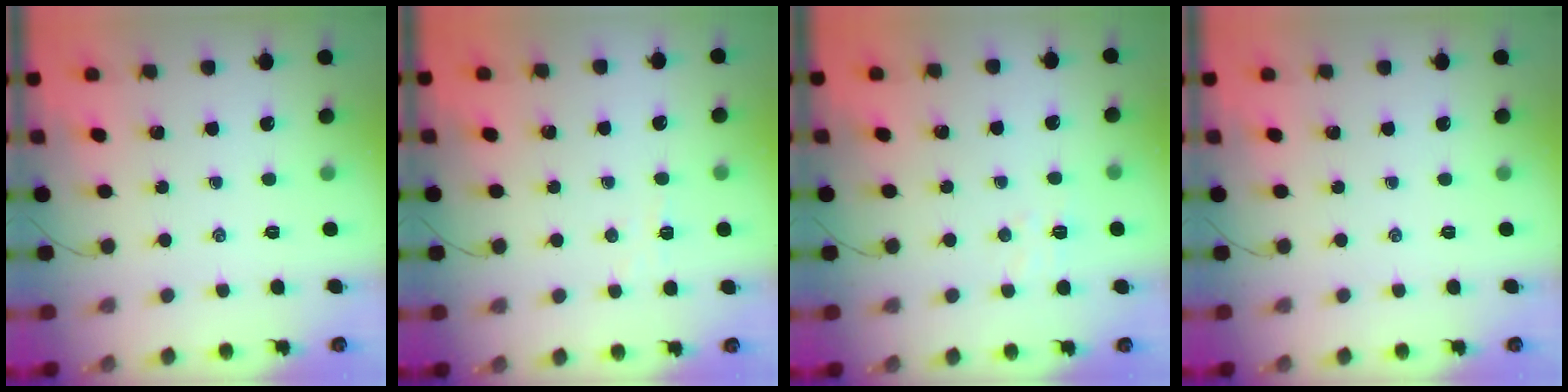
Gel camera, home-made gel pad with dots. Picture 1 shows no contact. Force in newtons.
{"total": 2.9, "press": 2.7, "slide": 0.8}
{"total": 5.4, "press": 5.4, "slide": 0.8}
{"total": 0.0}